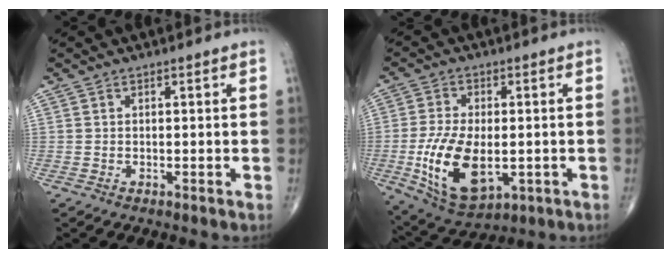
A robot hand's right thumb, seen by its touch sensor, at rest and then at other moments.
{"total": 14.7, "force": [-2.8, 7.8, 12.1], "torque": [-0.223, -0.010, -0.032]}